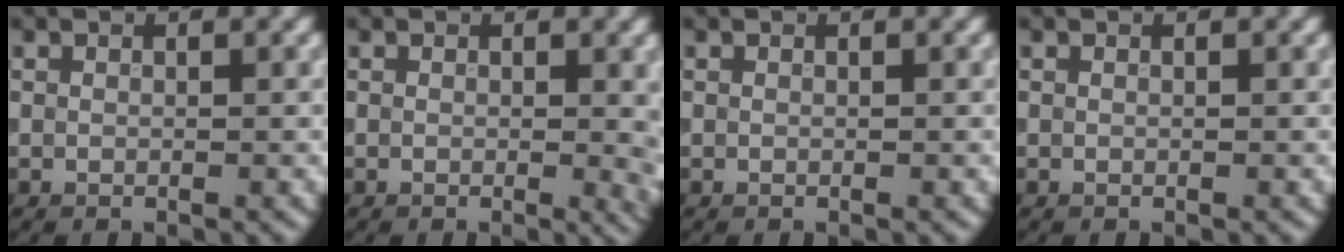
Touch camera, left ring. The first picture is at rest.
{"total": 2.1, "force": [0.1, 0.5, 2.1], "torque": [-0.019, -0.004, 0.000]}
{"total": 0.0}
{"total": 0.0}